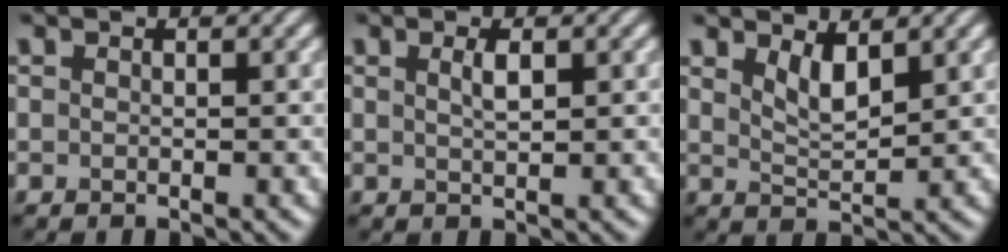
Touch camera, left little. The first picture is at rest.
{"total": 1.3, "force": [0.6, 0.3, 1.2], "torque": [-0.021, 0.003, 0.010]}
{"total": 2.5, "force": [1.6, 0.8, 1.8], "torque": [-0.035, -0.010, 0.033]}